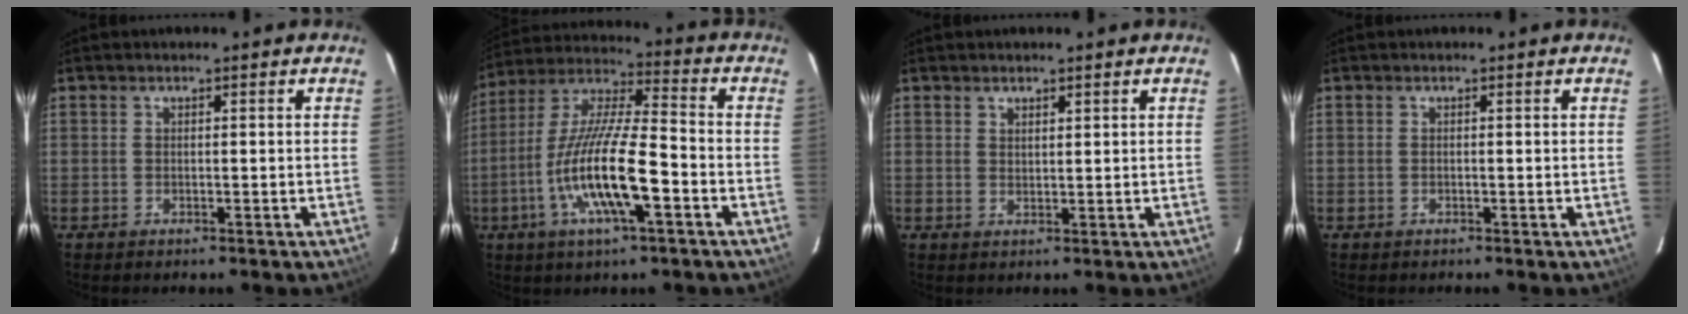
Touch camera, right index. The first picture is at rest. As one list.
[{"total": 16.1, "force": [-5.6, 3.2, 14.7], "torque": [-0.295, -0.010, -0.112]}, {"total": 1.5, "force": [1.3, 0.7, 0.5], "torque": [-0.005, 0.000, 0.023]}, {"total": 0.0}]